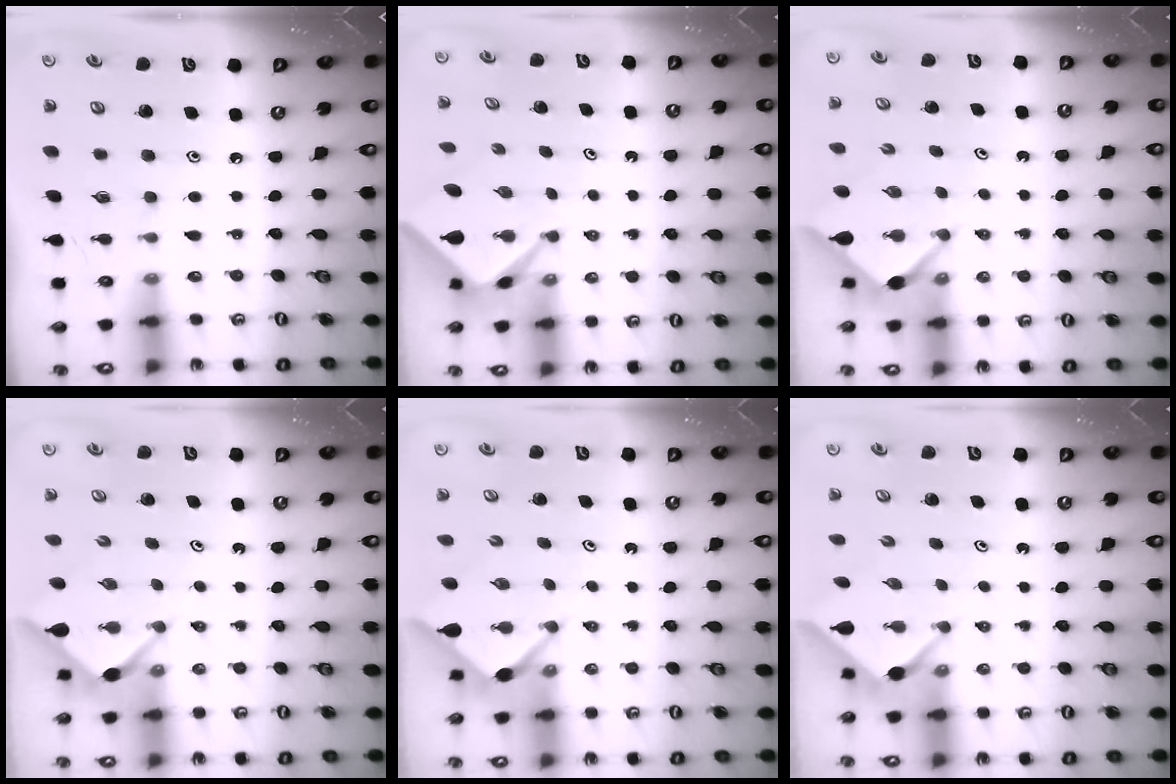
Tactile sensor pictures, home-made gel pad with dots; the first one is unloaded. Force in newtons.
{"total": 2.3, "press": 2.3, "slide": 0.3}
{"total": 2.6, "press": 2.6, "slide": 0.3}
{"total": 2.5, "press": 2.5, "slide": 0.3}
{"total": 2.5, "press": 2.4, "slide": 0.3}
{"total": 2.5, "press": 2.5, "slide": 0.3}